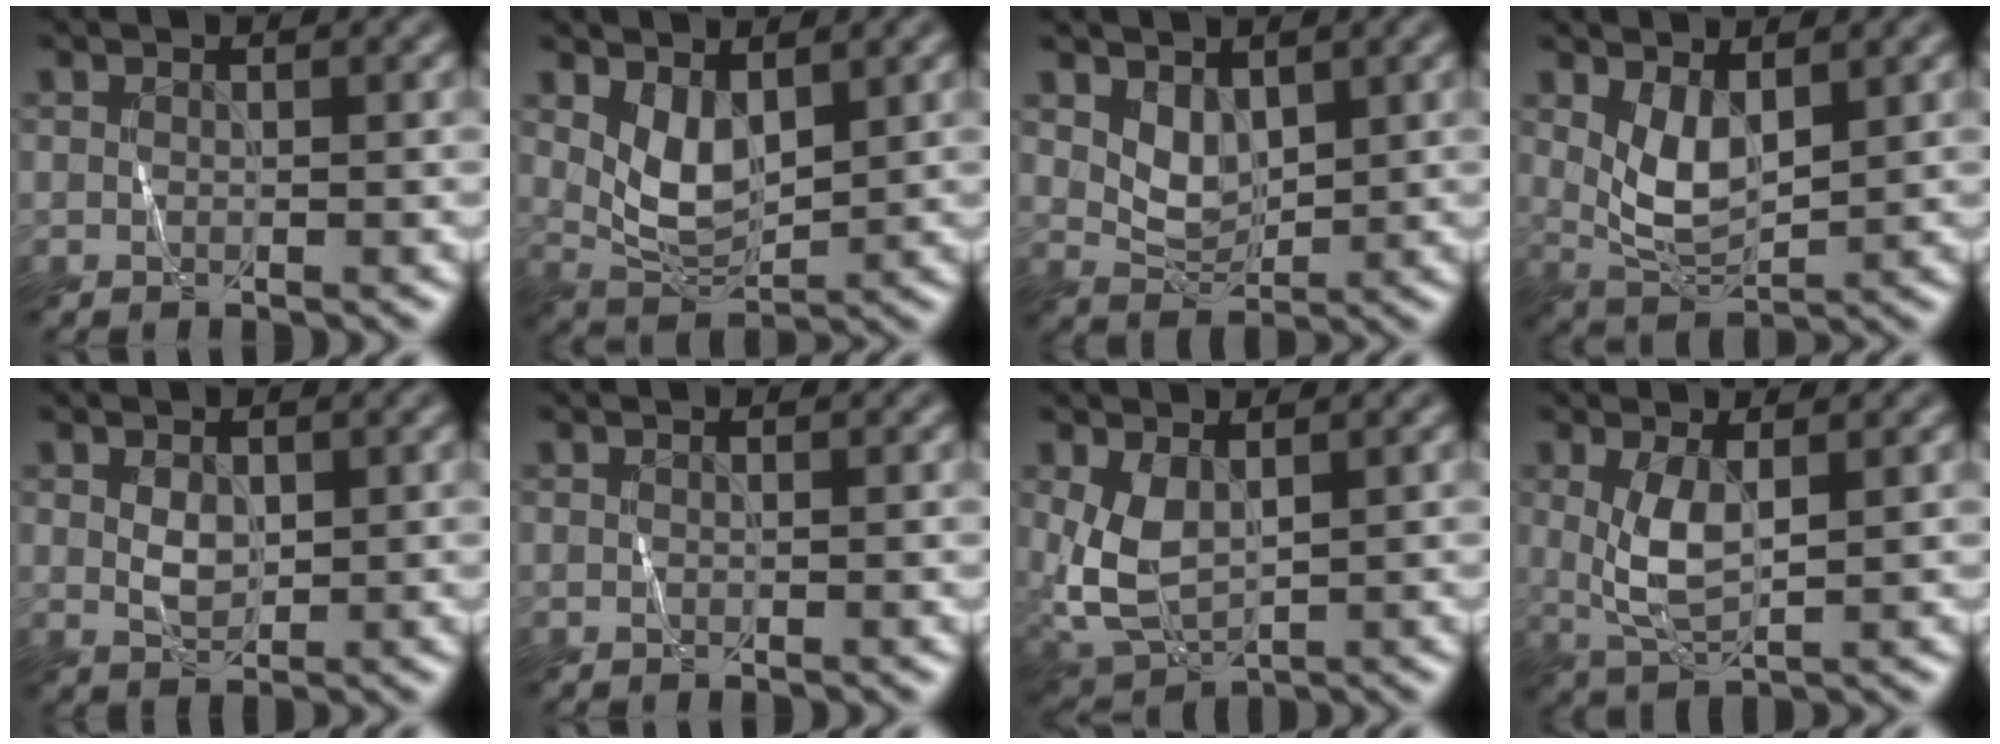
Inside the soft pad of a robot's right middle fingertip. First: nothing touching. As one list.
[{"total": 3.6, "force": [1.7, 1.9, 2.6], "torque": [-0.062, -0.009, 0.039]}, {"total": 2.3, "force": [1.4, 1.4, 1.2], "torque": [-0.031, -0.007, 0.035]}, {"total": 3.8, "force": [1.5, 1.8, 3.0], "torque": [-0.071, -0.008, 0.036]}, {"total": 1.5, "force": [0.5, 1.0, 0.9], "torque": [-0.026, -0.002, 0.017]}, {"total": 0.0}, {"total": 3.8, "force": [1.0, 2.2, 2.9], "torque": [-0.079, -0.004, 0.025]}, {"total": 3.4, "force": [0.7, 1.2, 3.1], "torque": [-0.075, -0.002, 0.021]}]